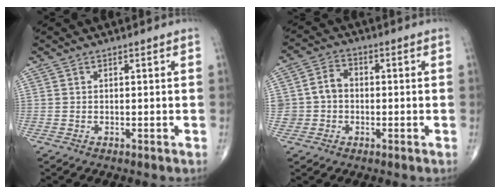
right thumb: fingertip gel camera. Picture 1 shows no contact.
{"total": 5.5, "force": [-0.4, 4.8, 2.6], "torque": [-0.033, 0.021, -0.013]}